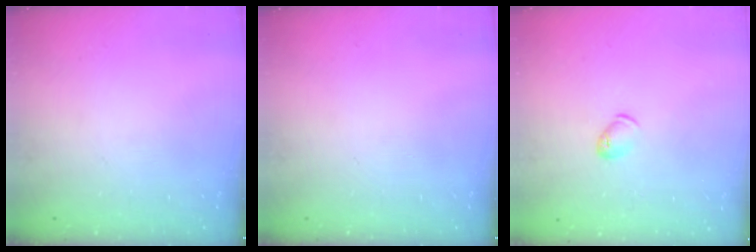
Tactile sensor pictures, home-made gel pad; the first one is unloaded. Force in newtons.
{"total": 0.0}
{"total": 4.8, "press": 4.7, "slide": 0.8}